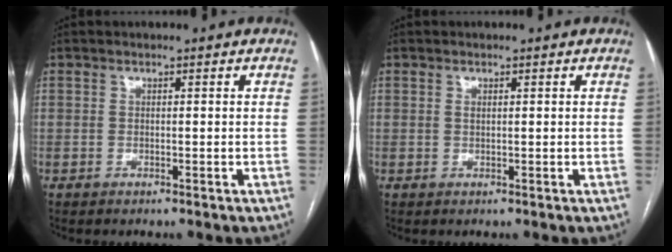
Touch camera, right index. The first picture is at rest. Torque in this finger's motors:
{"motor_torque": [-0.03, 0.11, 0.02, 0.01]}